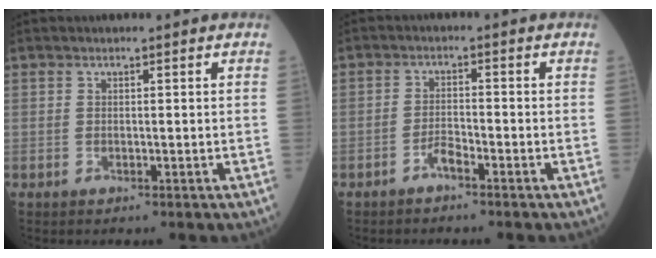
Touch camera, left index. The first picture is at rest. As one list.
[{"total": 2.2, "force": [-1.7, 0.3, 1.3], "torque": [-0.028, 0.000, -0.035]}]